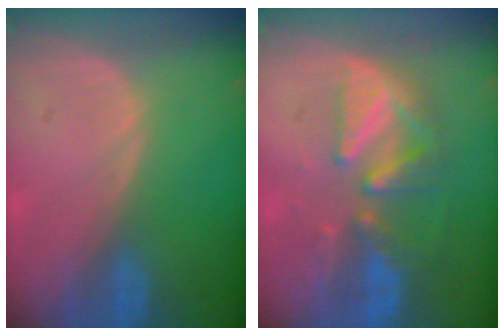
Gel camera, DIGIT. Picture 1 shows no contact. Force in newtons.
{"total": 8.4, "press": 8.0, "slide": 2.4}